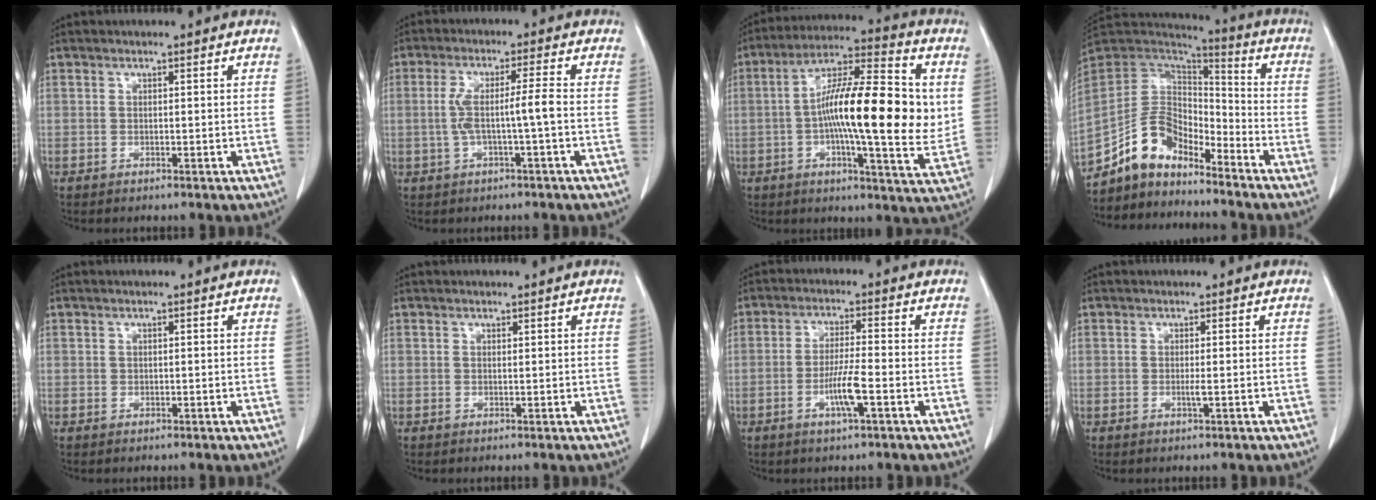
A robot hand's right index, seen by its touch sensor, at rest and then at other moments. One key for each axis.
{"total": 5.3, "fx": -0.7, "fy": -0.2, "fz": 5.3, "tx": -0.108, "ty": 0.018, "tz": -0.006}
{"total": 19.4, "fx": 0.9, "fy": 3.5, "fz": 19.1, "tx": -0.314, "ty": 0.014, "tz": 0.003}
{"total": 11.5, "fx": -9.6, "fy": 4.7, "fz": 4.2, "tx": -0.082, "ty": 0.041, "tz": -0.184}
{"total": 0.0}
{"total": 0.0}
{"total": 5.5, "fx": -2.0, "fy": 0.0, "fz": 5.1, "tx": -0.100, "ty": -0.004, "tz": -0.035}
{"total": 0.8, "fx": 0.0, "fy": -0.1, "fz": 0.7, "tx": -0.015, "ty": 0.000, "tz": 0.001}